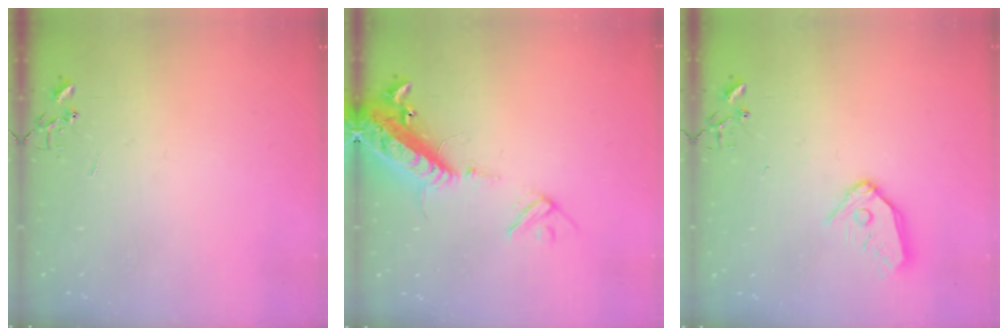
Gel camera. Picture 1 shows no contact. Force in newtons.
{"total": 16.4, "press": 16.1, "slide": 3.1}
{"total": 10.7, "press": 10.6, "slide": 1.1}